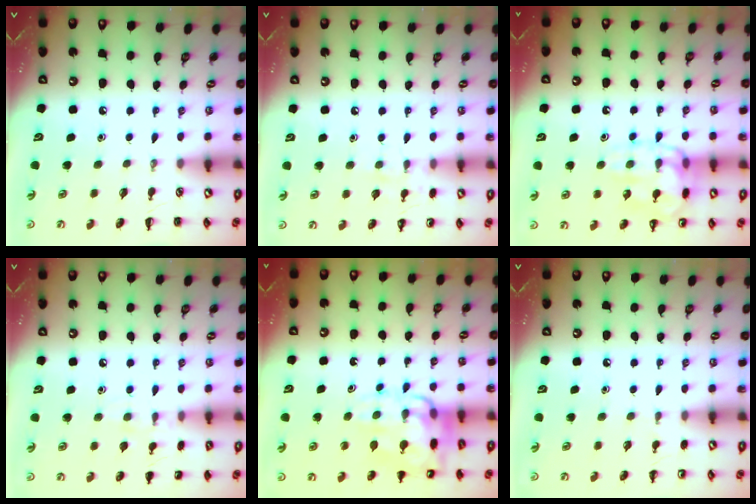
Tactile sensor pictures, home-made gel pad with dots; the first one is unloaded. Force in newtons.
{"total": 5.7, "press": 5.6, "slide": 1.4}
{"total": 14.5, "press": 14.5, "slide": 0.5}
{"total": 7.9, "press": 7.6, "slide": 2.1}
{"total": 14.8, "press": 14.6, "slide": 2.0}
{"total": 3.0, "press": 2.8, "slide": 1.0}